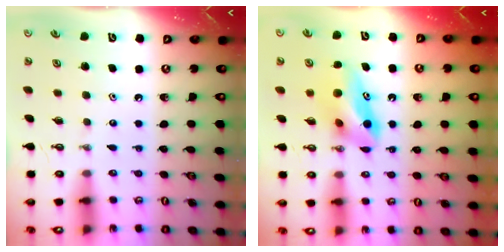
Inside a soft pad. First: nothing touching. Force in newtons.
{"total": 8.1, "press": 7.9, "slide": 1.3}